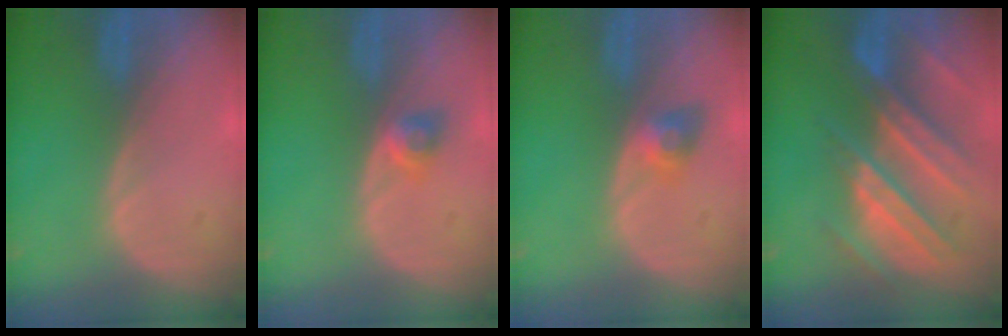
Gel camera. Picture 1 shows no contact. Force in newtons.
{"total": 2.6, "press": 2.2, "slide": 1.4}
{"total": 3.0, "press": 2.6, "slide": 1.3}
{"total": 10.8, "press": 9.6, "slide": 4.9}